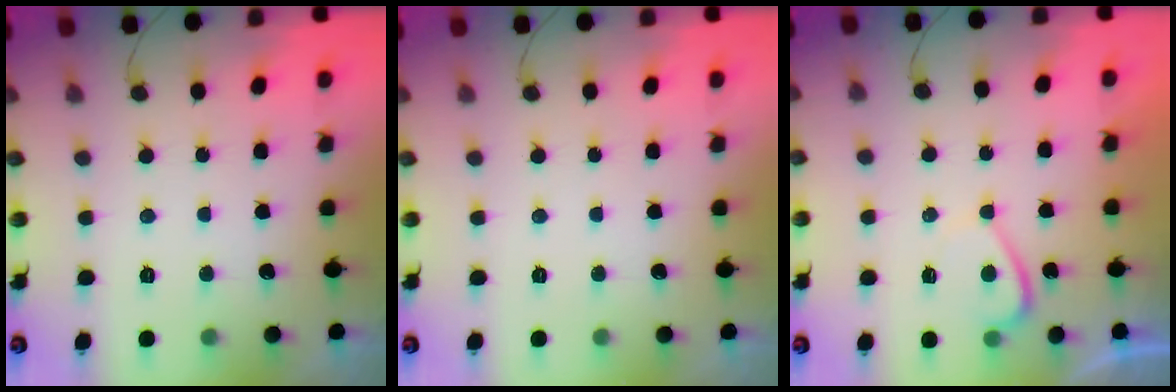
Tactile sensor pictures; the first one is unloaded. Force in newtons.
{"total": 0.0}
{"total": 2.9, "press": 2.8, "slide": 0.6}